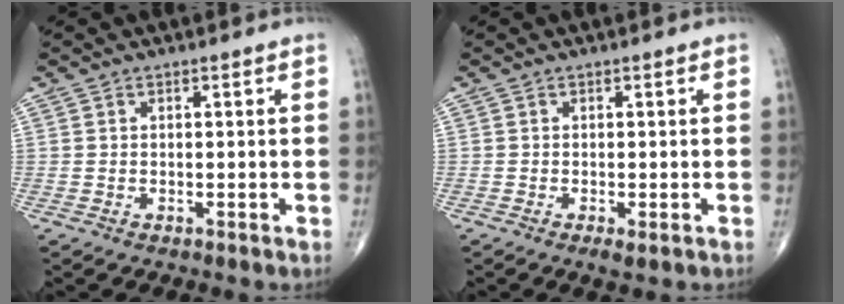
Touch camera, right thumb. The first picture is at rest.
{"total": 1.7, "force": [-0.7, 0.5, 1.5], "torque": [-0.029, -0.006, -0.013]}